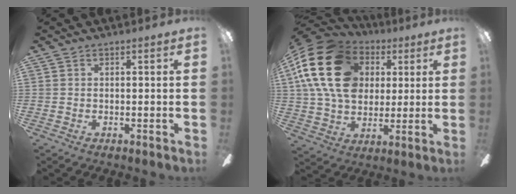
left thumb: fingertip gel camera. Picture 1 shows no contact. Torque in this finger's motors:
{"motor_torque": [0.06, 1.51, 2.38, -0.39, 0.65]}